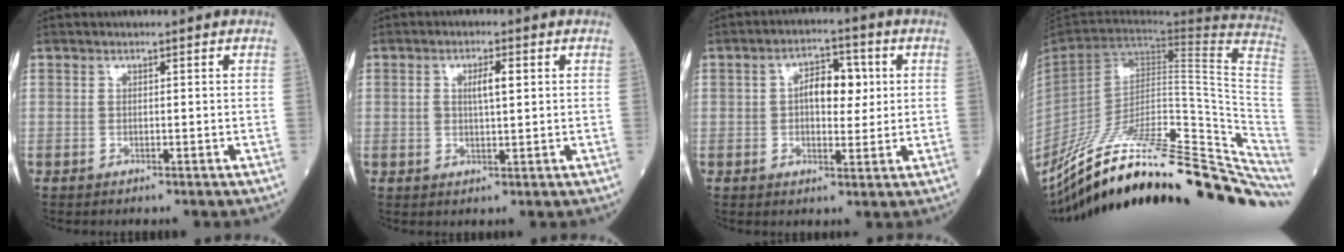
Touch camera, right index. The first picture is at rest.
{"total": 3.3, "force": [1.0, 0.9, 3.1], "torque": [-0.057, 0.006, 0.020]}
{"total": 6.5, "force": [1.0, 3.2, 5.6], "torque": [-0.087, 0.018, 0.013]}
{"total": 36.2, "force": [-28.0, 6.8, 22.1], "torque": [-0.246, -0.033, -0.405]}